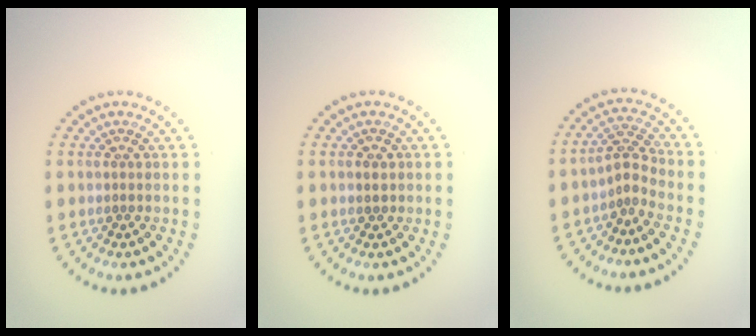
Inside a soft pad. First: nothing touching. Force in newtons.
{"total": 1.0, "press": 1.0, "slide": 0.3}
{"total": 2.3, "press": 1.6, "slide": 1.6}